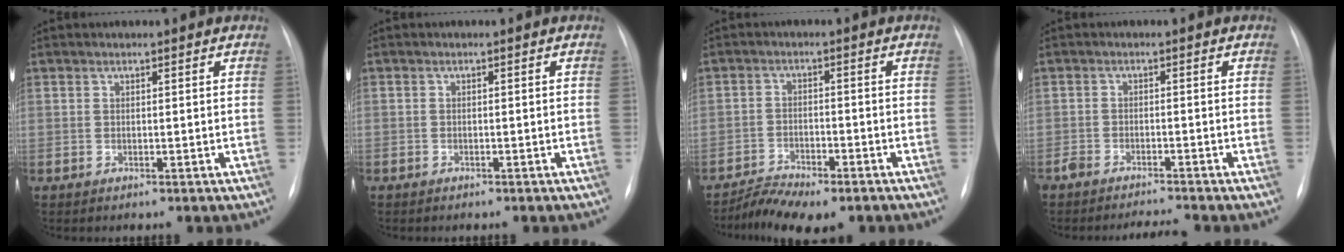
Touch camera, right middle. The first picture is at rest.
{"total": 0.8, "force": [-0.6, 0.6, 0.1], "torque": [-0.008, 0.002, -0.007]}
{"total": 7.2, "force": [-6.0, 2.0, 3.4], "torque": [-0.056, -0.007, -0.099]}
{"total": 3.7, "force": [-3.6, -0.1, 1.0], "torque": [-0.018, -0.010, -0.061]}